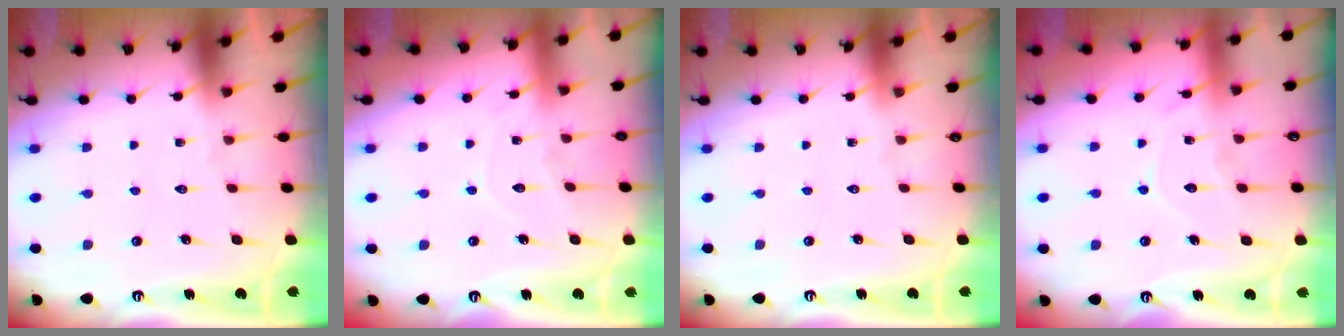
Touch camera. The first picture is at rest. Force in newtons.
{"total": 7.0, "press": 7.0, "slide": 0.2}
{"total": 0.0}
{"total": 8.8, "press": 8.8, "slide": 0.9}